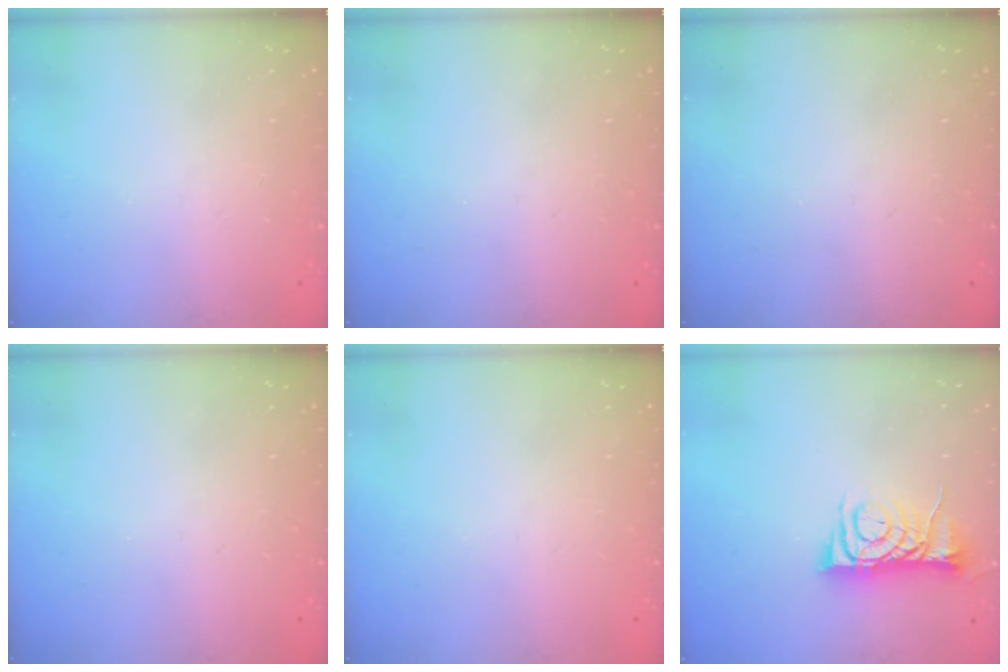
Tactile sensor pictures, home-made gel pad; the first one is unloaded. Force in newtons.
{"total": 0.0}
{"total": 0.0}
{"total": 0.0}
{"total": 0.0}
{"total": 8.2, "press": 8.2, "slide": 0.4}